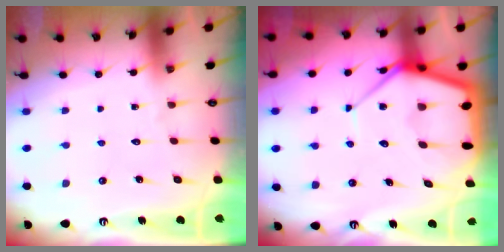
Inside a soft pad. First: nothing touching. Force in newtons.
{"total": 13.0, "press": 12.9, "slide": 0.9}